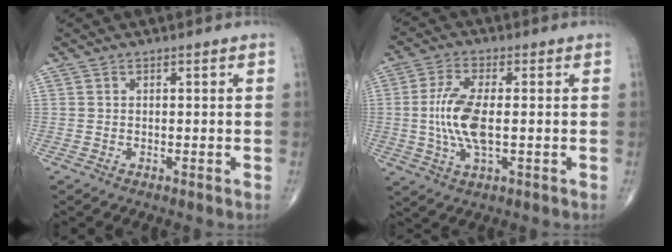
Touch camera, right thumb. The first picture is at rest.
{"total": 9.8, "force": [-0.4, 3.9, 9.0], "torque": [-0.202, -0.002, -0.008]}